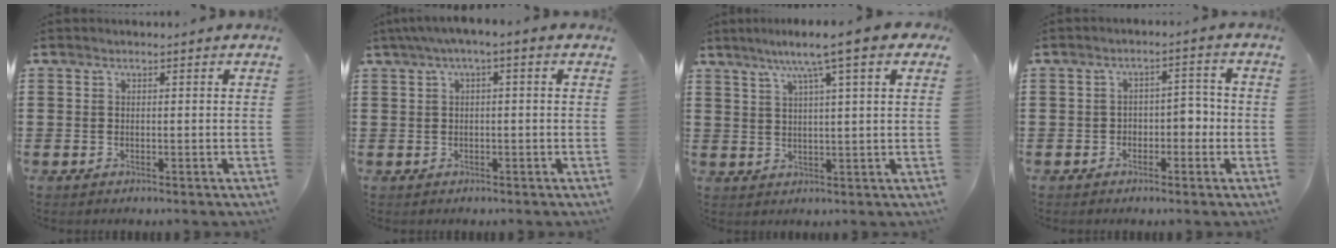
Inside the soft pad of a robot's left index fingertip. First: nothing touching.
{"total": 2.0, "force": [-0.6, 0.1, 1.9], "torque": [-0.030, -0.002, -0.013]}
{"total": 7.2, "force": [4.4, 0.1, 5.7], "torque": [-0.122, -0.003, 0.071]}
{"total": 3.1, "force": [-1.5, 1.9, 1.9], "torque": [-0.041, 0.008, -0.034]}